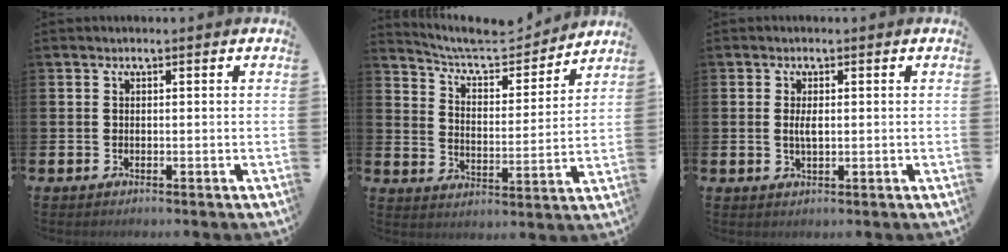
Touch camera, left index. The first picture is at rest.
{"total": 7.2, "force": [6.8, 1.6, 2.0], "torque": [-0.066, -0.052, 0.113]}
{"total": 2.1, "force": [0.2, 0.8, 1.9], "torque": [-0.036, 0.003, 0.001]}